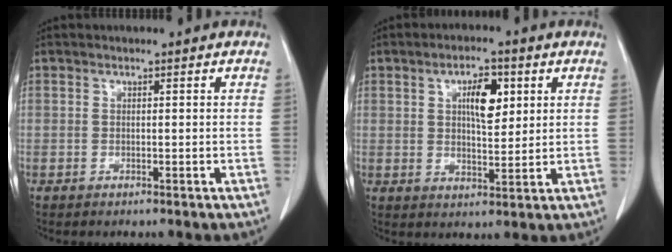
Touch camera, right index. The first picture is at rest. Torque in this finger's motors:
{"motor_torque": [0.46, 0.44, 0.33, 0.05]}